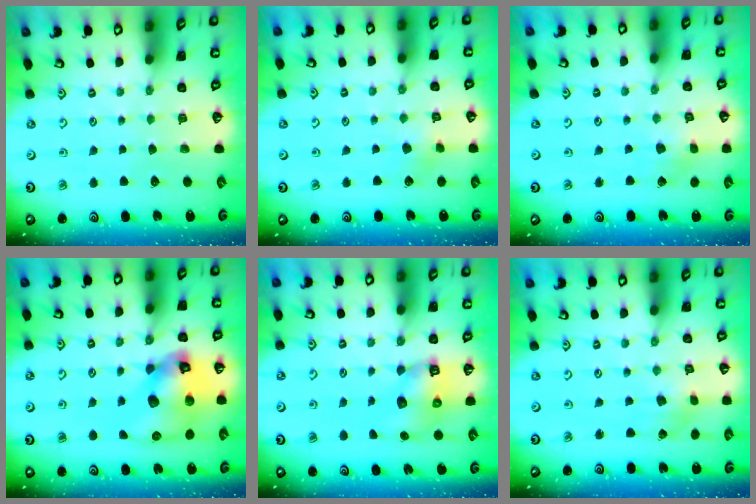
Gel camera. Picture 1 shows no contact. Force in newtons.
{"total": 4.8, "press": 4.6, "slide": 1.1}
{"total": 2.9, "press": 2.9, "slide": 0.6}
{"total": 16.3, "press": 16.2, "slide": 2.5}
{"total": 6.8, "press": 6.7, "slide": 0.9}
{"total": 2.2, "press": 2.1, "slide": 0.6}